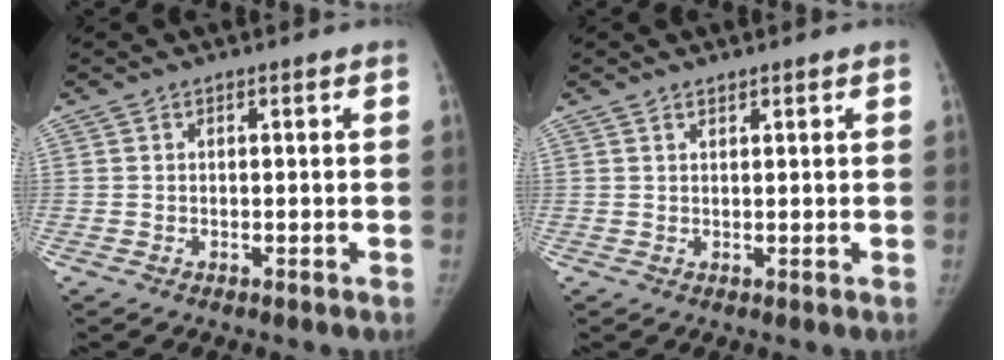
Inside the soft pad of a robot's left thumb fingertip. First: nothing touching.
{"total": 0.9, "force": [0.8, 0.3, 0.3], "torque": [-0.003, -0.006, 0.014]}